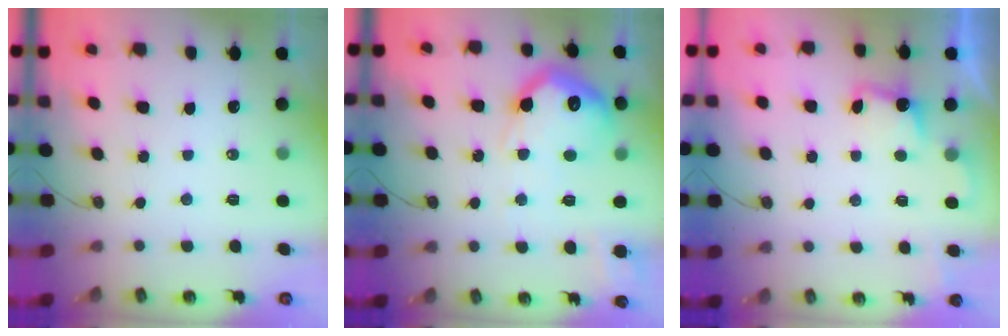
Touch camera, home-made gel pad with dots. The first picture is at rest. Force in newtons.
{"total": 22.5, "press": 22.4, "slide": 1.7}
{"total": 2.0, "press": 1.7, "slide": 0.9}